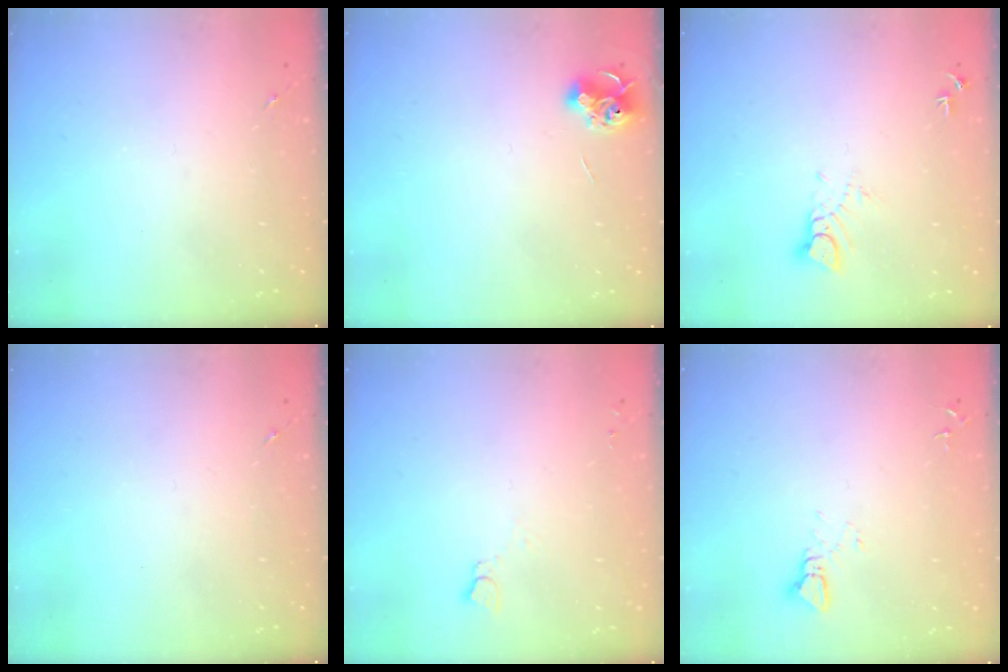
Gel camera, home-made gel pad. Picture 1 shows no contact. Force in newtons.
{"total": 6.5, "press": 6.5, "slide": 0.8}
{"total": 4.3, "press": 4.3, "slide": 0.4}
{"total": 0.0}
{"total": 2.7, "press": 2.7, "slide": 0.3}
{"total": 2.4, "press": 2.4, "slide": 0.1}